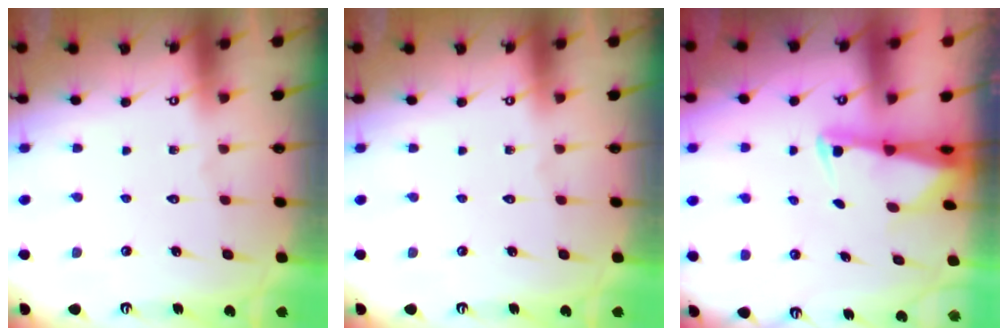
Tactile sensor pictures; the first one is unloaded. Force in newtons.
{"total": 0.0}
{"total": 2.6, "press": 2.6, "slide": 0.5}